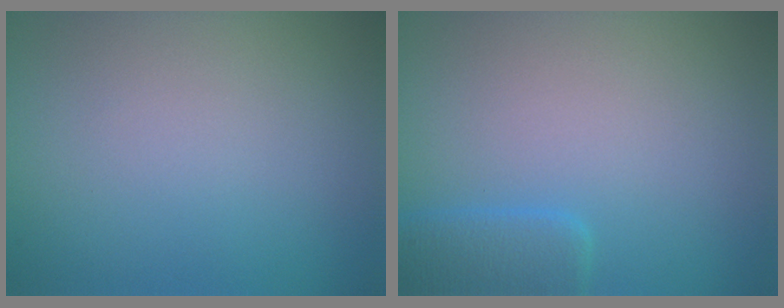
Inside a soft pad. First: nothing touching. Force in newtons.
{"total": 2.9, "press": 2.9, "slide": 0.2}